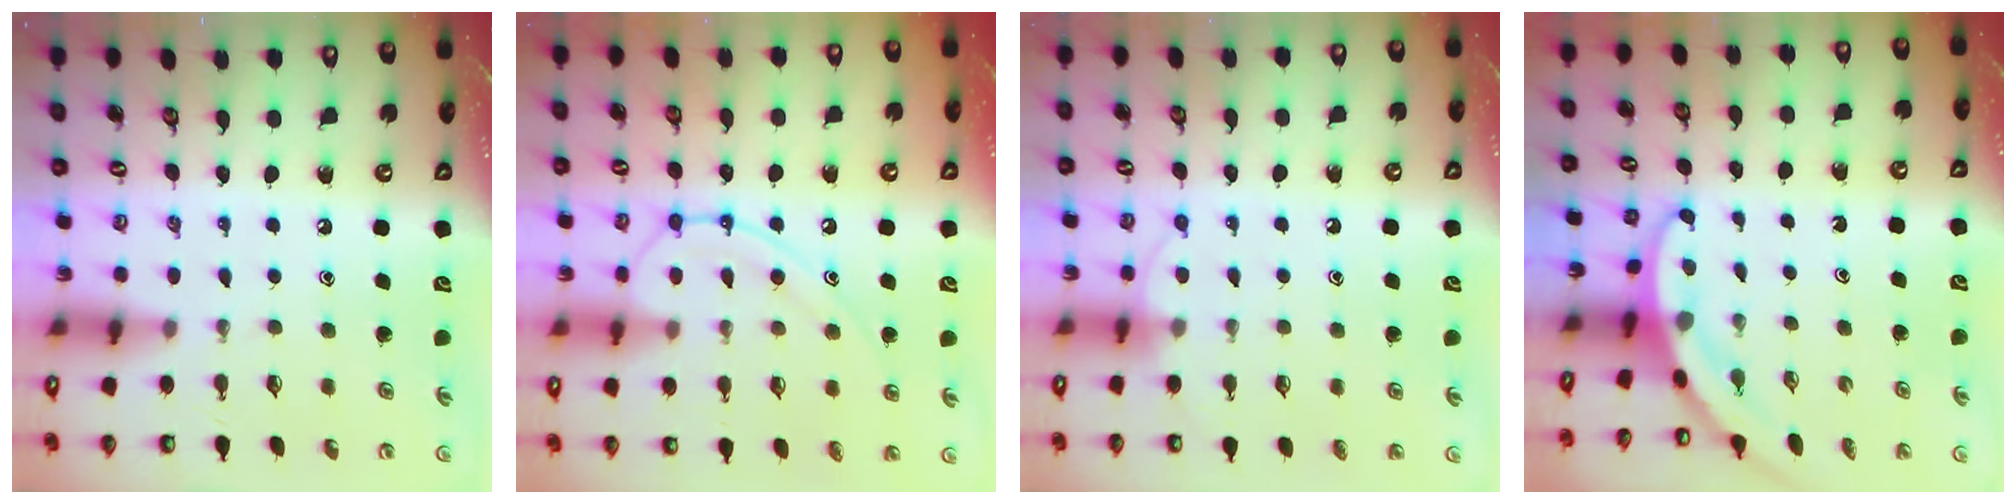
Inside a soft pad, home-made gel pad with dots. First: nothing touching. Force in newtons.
{"total": 13.1, "press": 13.1, "slide": 1.1}
{"total": 4.3, "press": 4.2, "slide": 0.4}
{"total": 3.4, "press": 3.4, "slide": 0.2}